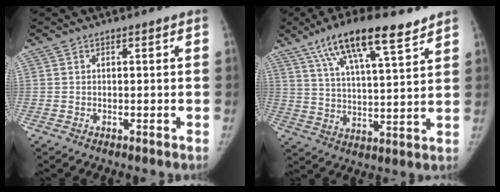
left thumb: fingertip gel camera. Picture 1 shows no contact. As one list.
[{"total": 16.2, "force": [10.5, 4.3, 11.5], "torque": [-0.175, -0.029, 0.184]}]